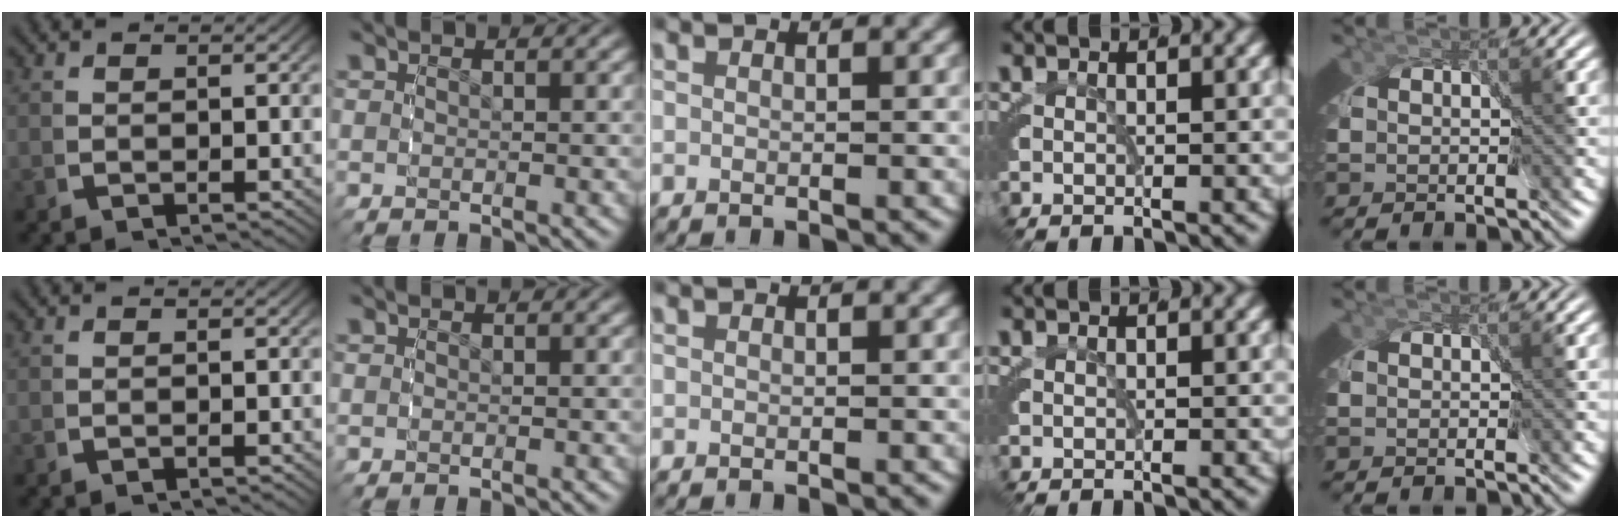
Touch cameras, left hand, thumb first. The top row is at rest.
{}